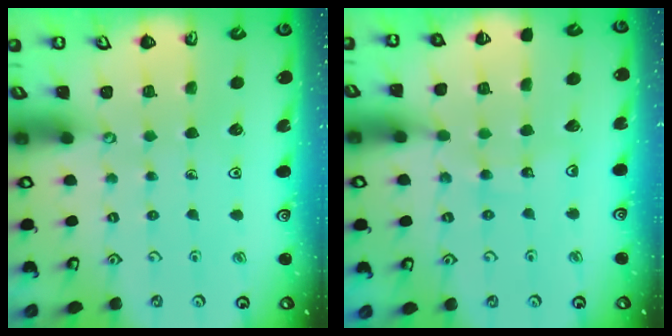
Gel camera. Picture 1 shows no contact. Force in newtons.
{"total": 8.7, "press": 8.6, "slide": 1.1}